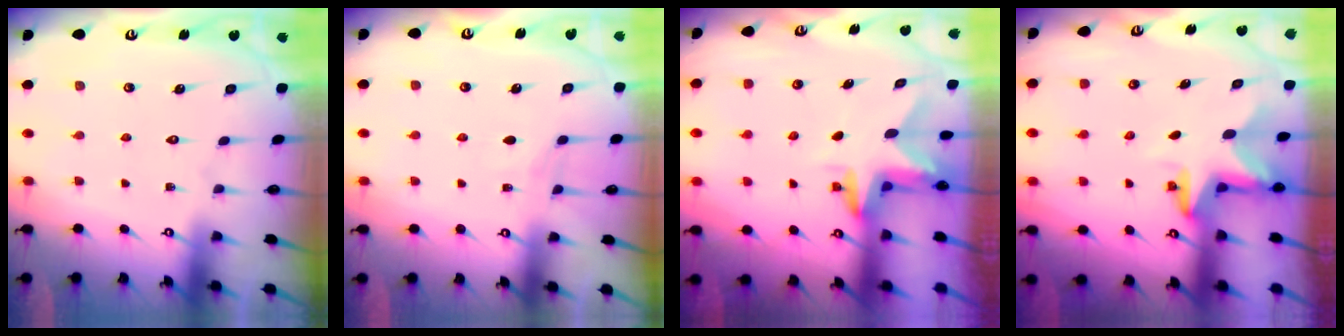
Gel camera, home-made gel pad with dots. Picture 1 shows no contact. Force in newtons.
{"total": 3.7, "press": 3.7, "slide": 0.4}
{"total": 2.9, "press": 2.9, "slide": 0.3}
{"total": 2.9, "press": 2.9, "slide": 0.1}